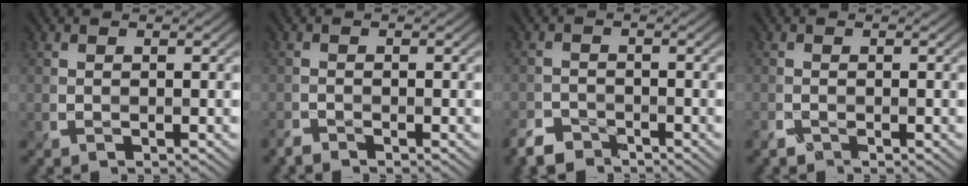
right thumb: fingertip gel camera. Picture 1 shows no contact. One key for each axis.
{"total": 1.4, "fx": -1.4, "fy": 0.1, "fz": 0.0, "tx": -0.003, "ty": -0.005, "tz": -0.030}
{"total": 3.3, "fx": -3.0, "fy": 1.2, "fz": 0.5, "tx": -0.009, "ty": -0.007, "tz": -0.066}
{"total": 1.4, "fx": -1.0, "fy": 0.6, "fz": 0.6, "tx": -0.021, "ty": -0.011, "tz": -0.021}